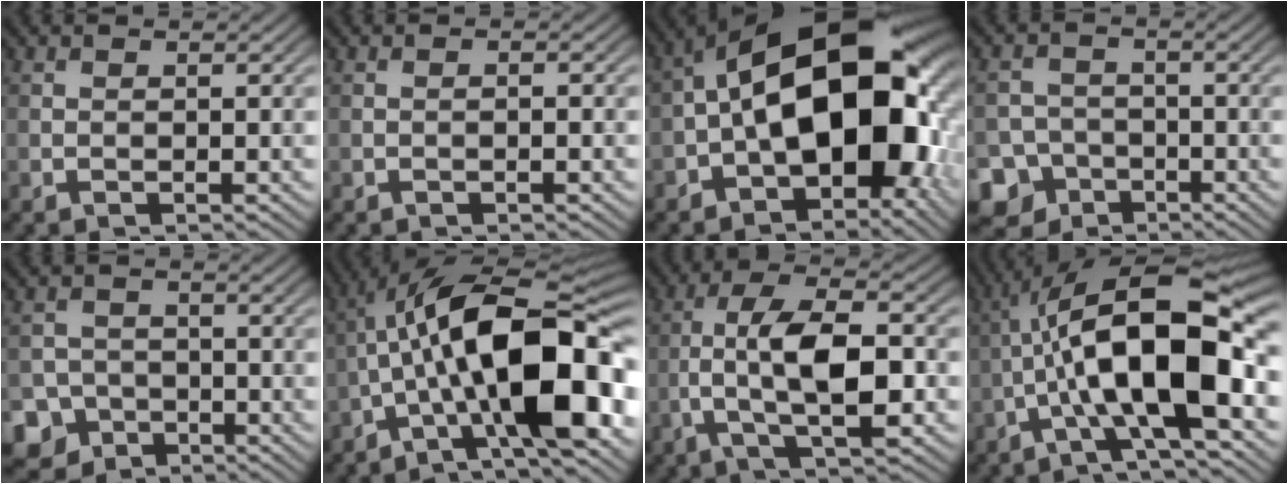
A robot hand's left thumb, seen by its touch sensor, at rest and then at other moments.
{"total": 0.7, "force": [-0.4, 0.0, 0.6], "torque": [-0.007, 0.004, -0.008]}
{"total": 18.7, "force": [-1.0, 10.4, 15.5], "torque": [-0.223, 0.031, -0.040]}
{"total": 6.9, "force": [-4.2, 5.3, 1.1], "torque": [-0.014, -0.016, -0.091]}
{"total": 5.5, "force": [-3.4, 4.2, 0.8], "torque": [-0.002, -0.005, -0.072]}
{"total": 17.5, "force": [-3.1, 6.0, 16.1], "torque": [-0.239, 0.027, -0.062]}
{"total": 10.4, "force": [-2.0, 3.7, 9.5], "torque": [-0.170, 0.011, -0.041]}
{"total": 15.7, "force": [-2.7, 4.9, 14.7], "torque": [-0.235, 0.032, -0.051]}